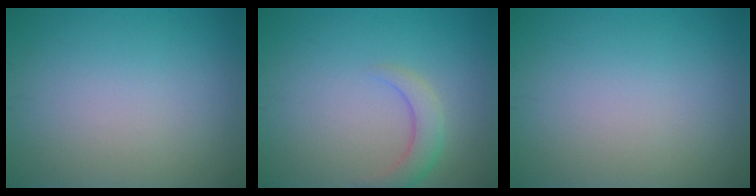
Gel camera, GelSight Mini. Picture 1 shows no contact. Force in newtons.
{"total": 2.5, "press": 2.5, "slide": 0.2}
{"total": 0.0}